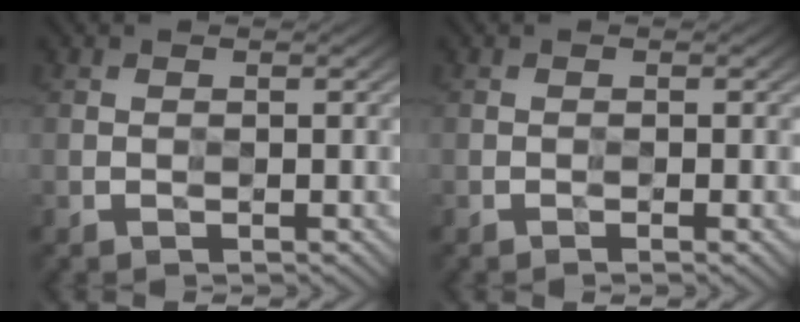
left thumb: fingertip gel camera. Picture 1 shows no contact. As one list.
[{"total": 0.8, "force": [-0.4, 0.0, 0.6], "torque": [-0.010, -0.001, -0.009]}]